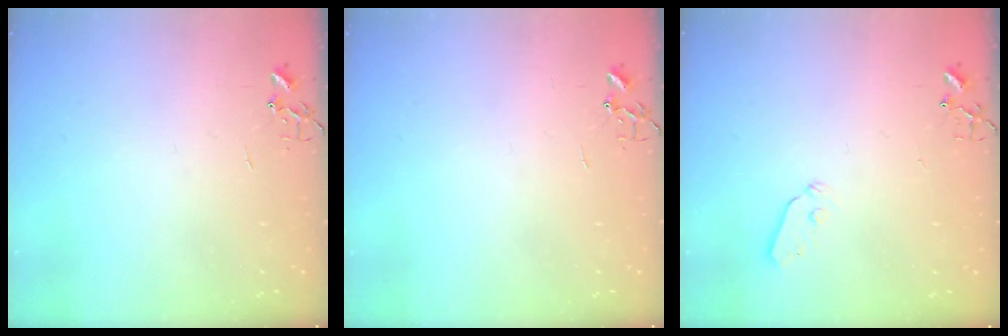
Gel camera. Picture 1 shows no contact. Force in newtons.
{"total": 0.0}
{"total": 4.4, "press": 4.3, "slide": 0.8}